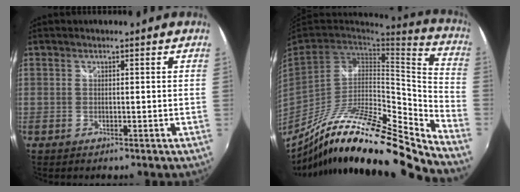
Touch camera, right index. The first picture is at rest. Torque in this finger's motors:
{"motor_torque": [0.04, -1.74, 0.44, 0.11]}